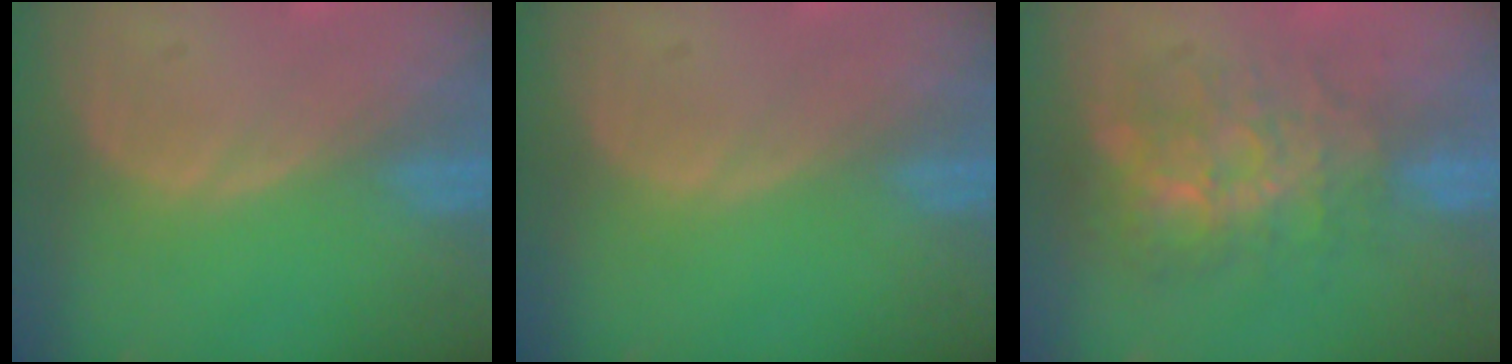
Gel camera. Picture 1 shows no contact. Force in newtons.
{"total": 0.0}
{"total": 8.8, "press": 7.5, "slide": 4.7}